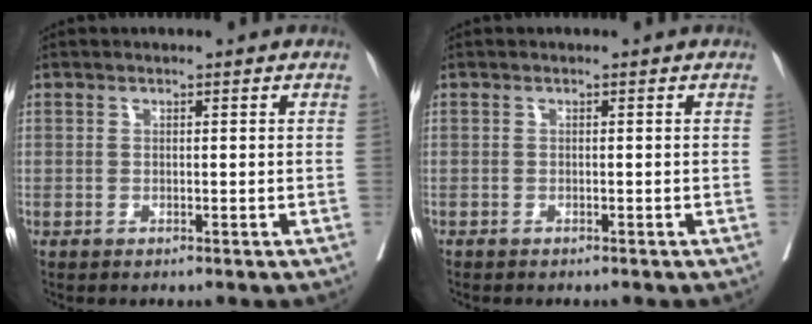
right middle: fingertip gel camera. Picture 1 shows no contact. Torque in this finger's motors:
{"motor_torque": [-0.35, -0.11, 0.03, 0.01]}